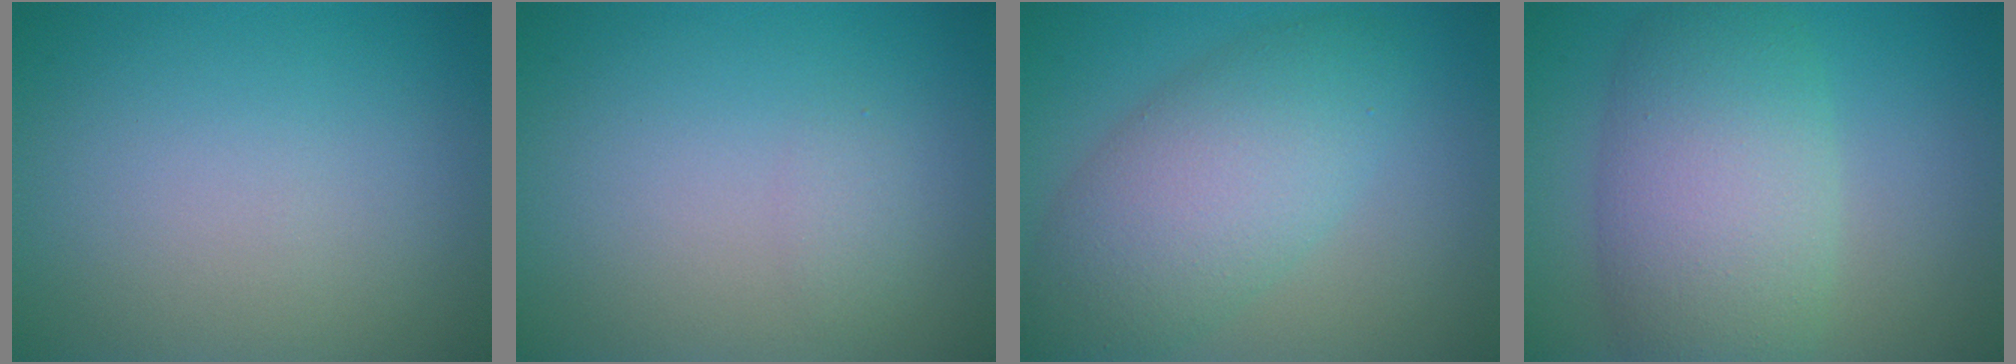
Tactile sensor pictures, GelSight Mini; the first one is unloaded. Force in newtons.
{"total": 0.9, "press": 0.9, "slide": 0.0}
{"total": 6.8, "press": 6.8, "slide": 0.1}
{"total": 8.1, "press": 8.1, "slide": 0.4}